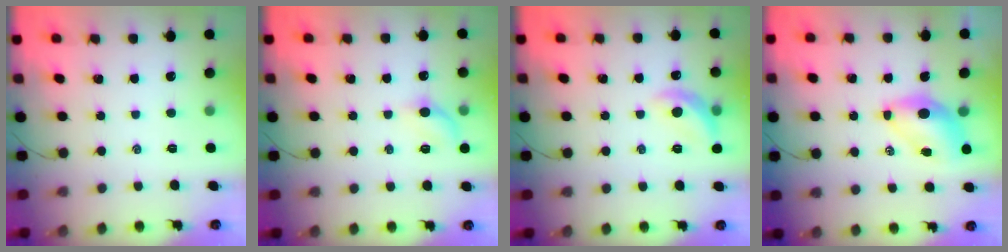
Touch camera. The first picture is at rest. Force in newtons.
{"total": 6.2, "press": 6.1, "slide": 0.9}
{"total": 9.9, "press": 9.8, "slide": 1.1}
{"total": 6.7, "press": 6.6, "slide": 1.2}